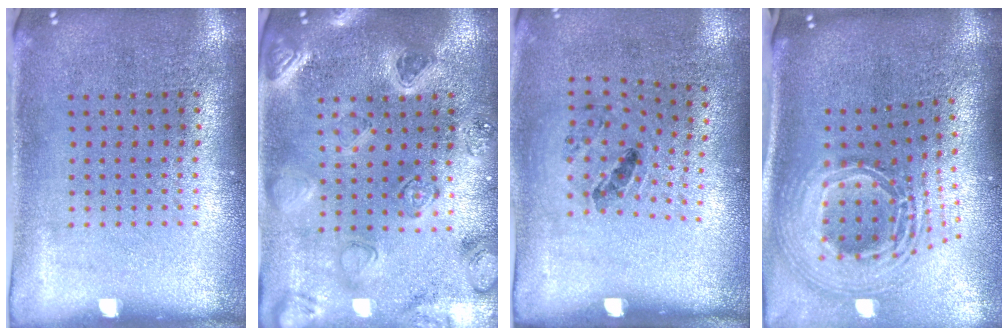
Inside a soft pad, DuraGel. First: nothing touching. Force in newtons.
{"total": 2.2, "press": 2.2, "slide": 0.4}
{"total": 1.2, "press": 0.7, "slide": 0.9}
{"total": 2.9, "press": 2.0, "slide": 2.1}